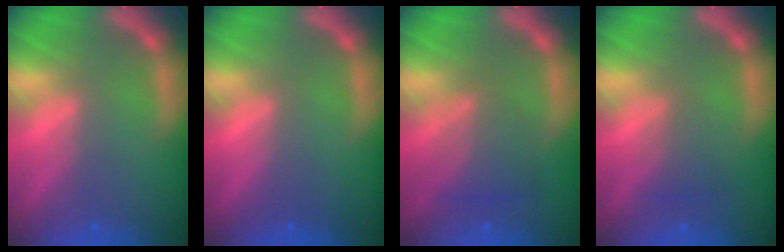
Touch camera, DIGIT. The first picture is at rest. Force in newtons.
{"total": 0.0}
{"total": 4.0}
{"total": 2.0}